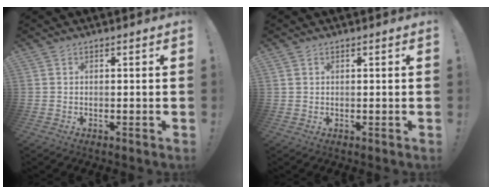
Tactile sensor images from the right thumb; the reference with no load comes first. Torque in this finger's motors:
{"motor_torque": [-0.18, -0.08, 0.11, 0.11, 0.03]}